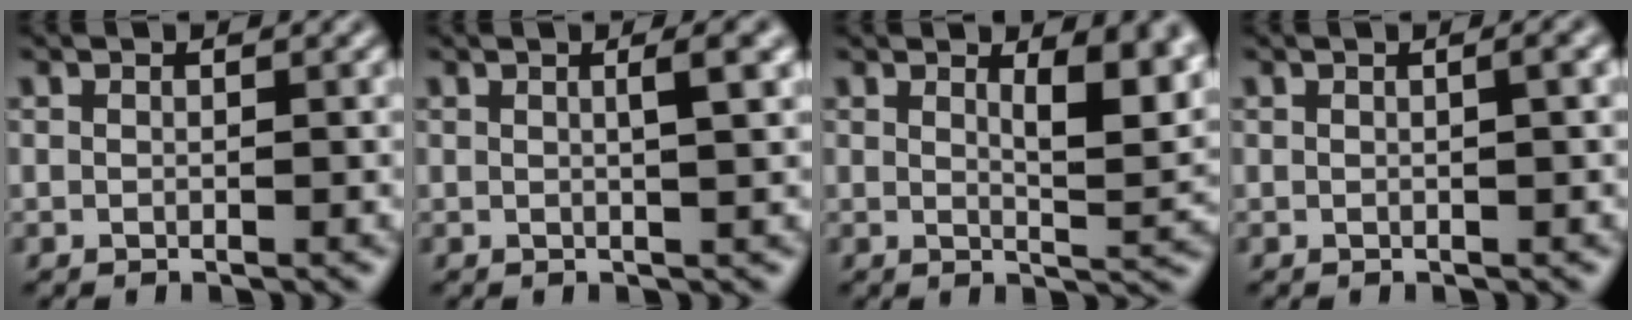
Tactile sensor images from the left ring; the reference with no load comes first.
{"total": 2.7, "force": [0.8, 0.7, 2.5], "torque": [-0.025, 0.008, 0.004]}
{"total": 5.2, "force": [2.2, 1.6, 4.4], "torque": [-0.054, -0.004, 0.035]}
{"total": 1.8, "force": [0.4, 0.6, 1.7], "torque": [-0.017, 0.006, -0.002]}